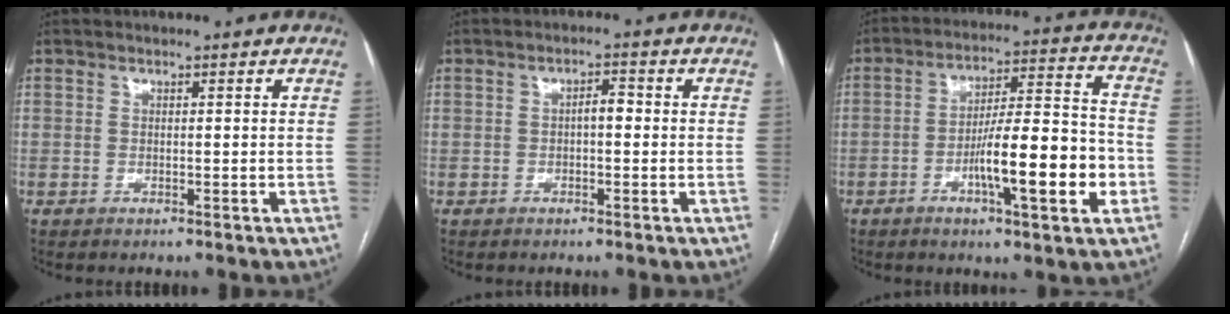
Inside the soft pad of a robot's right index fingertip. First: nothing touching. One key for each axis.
{"total": 2.2, "fx": -0.2, "fy": 0.9, "fz": 2.0, "tx": -0.030, "ty": 0.010, "tz": -0.005}
{"total": 14.5, "fx": -4.5, "fy": 1.8, "fz": 13.7, "tx": -0.220, "ty": 0.009, "tz": -0.069}